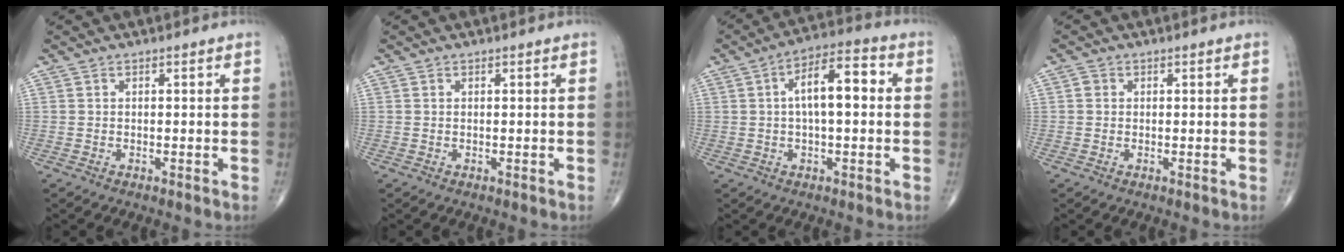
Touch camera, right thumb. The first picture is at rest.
{"total": 0.0}
{"total": 10.6, "force": [1.4, 4.4, 9.6], "torque": [-0.150, 0.028, 0.013]}
{"total": 1.0, "force": [0.1, 1.0, 0.3], "torque": [-0.001, 0.002, 0.000]}